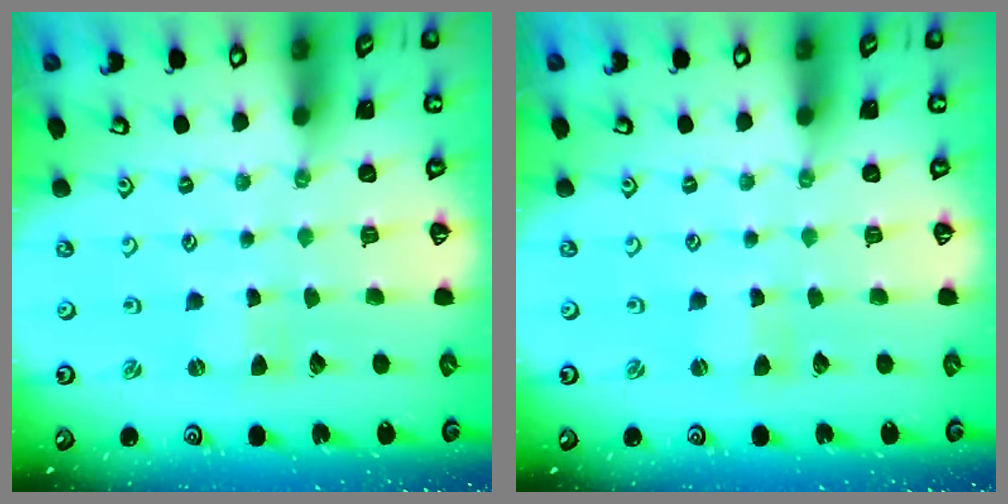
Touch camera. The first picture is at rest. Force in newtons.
{"total": 1.2, "press": 1.1, "slide": 0.3}